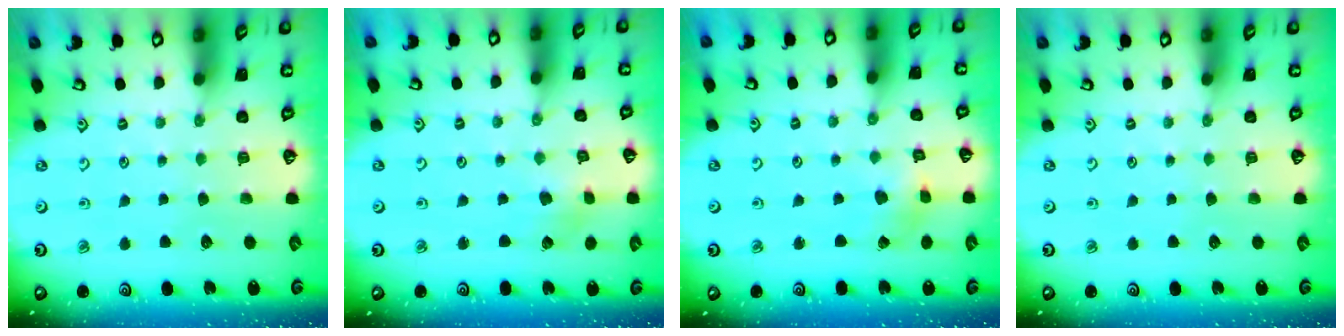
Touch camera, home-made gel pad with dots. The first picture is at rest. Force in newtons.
{"total": 2.3, "press": 2.3, "slide": 0.5}
{"total": 2.3, "press": 2.3, "slide": 0.5}
{"total": 0.0}